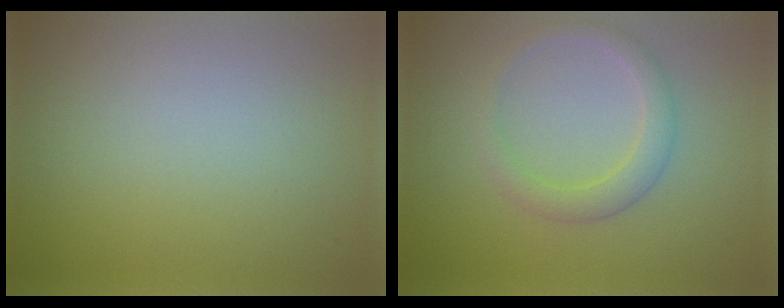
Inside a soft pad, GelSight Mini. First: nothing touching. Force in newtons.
{"total": 2.4, "press": 2.4, "slide": 0.1}